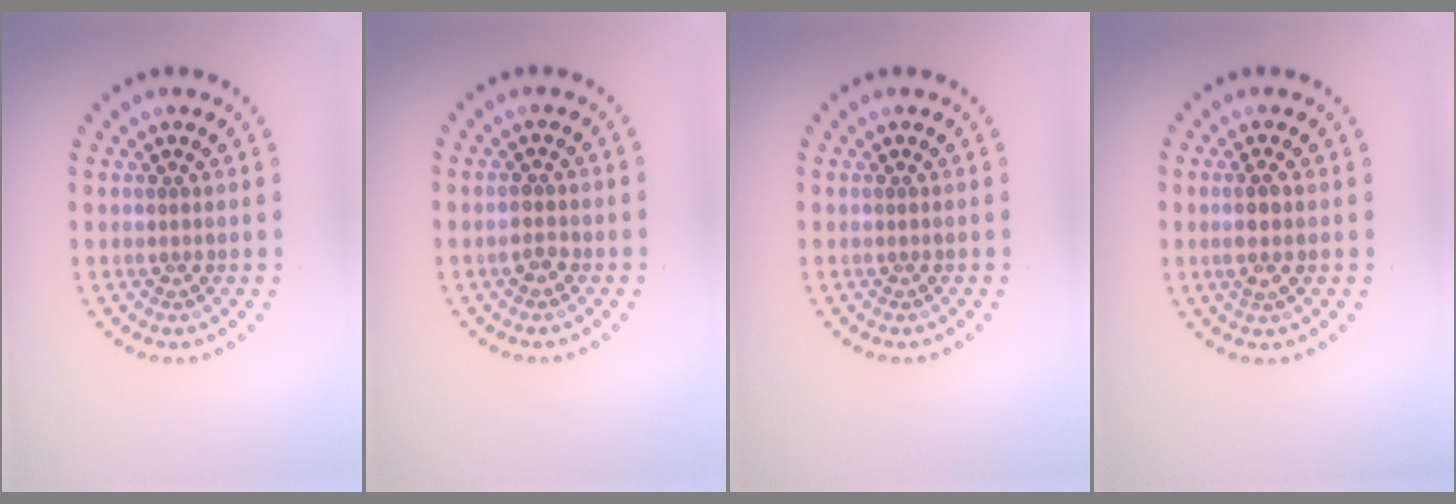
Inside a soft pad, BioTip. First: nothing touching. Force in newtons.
{"total": 1.3, "press": 1.3, "slide": 0.2}
{"total": 0.0}
{"total": 1.9, "press": 1.8, "slide": 0.8}